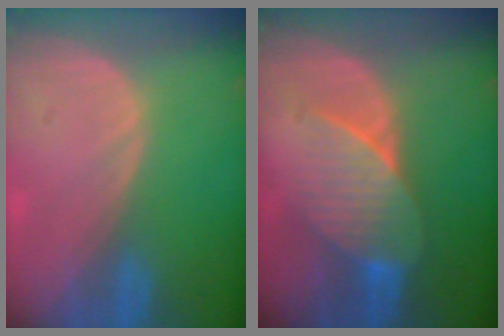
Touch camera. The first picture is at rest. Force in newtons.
{"total": 7.3, "press": 6.9, "slide": 2.1}